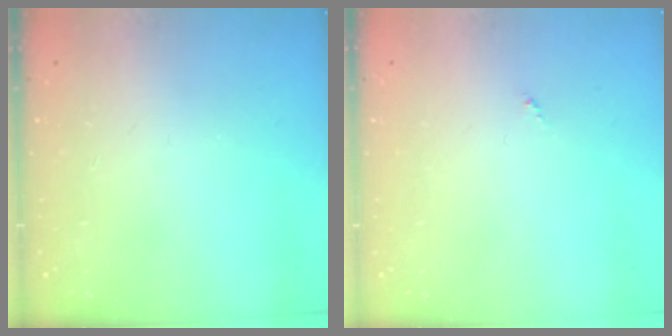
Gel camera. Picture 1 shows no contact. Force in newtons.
{"total": 0.0}